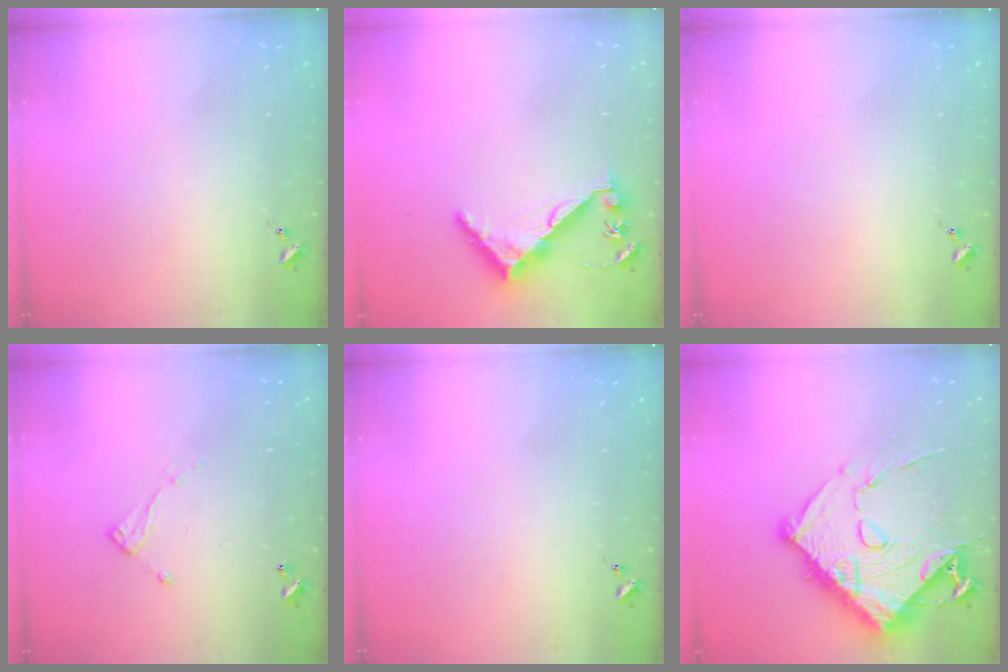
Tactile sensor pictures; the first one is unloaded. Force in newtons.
{"total": 7.3, "press": 7.3, "slide": 0.6}
{"total": 0.0}
{"total": 6.9, "press": 6.9, "slide": 0.4}
{"total": 0.0}
{"total": 17.9, "press": 17.8, "slide": 2.0}